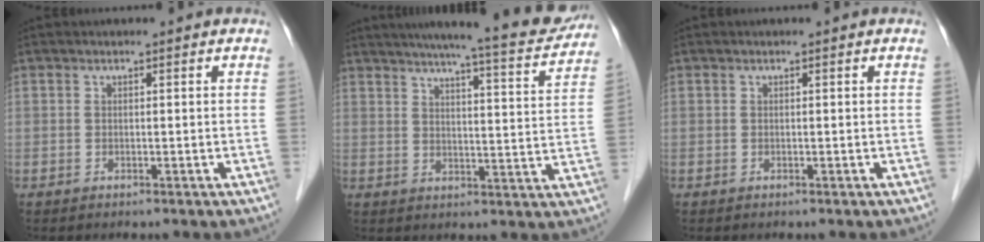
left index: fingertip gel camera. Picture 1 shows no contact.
{"total": 17.9, "force": [16.0, 1.1, 7.9], "torque": [-0.111, -0.023, 0.200]}
{"total": 0.0}